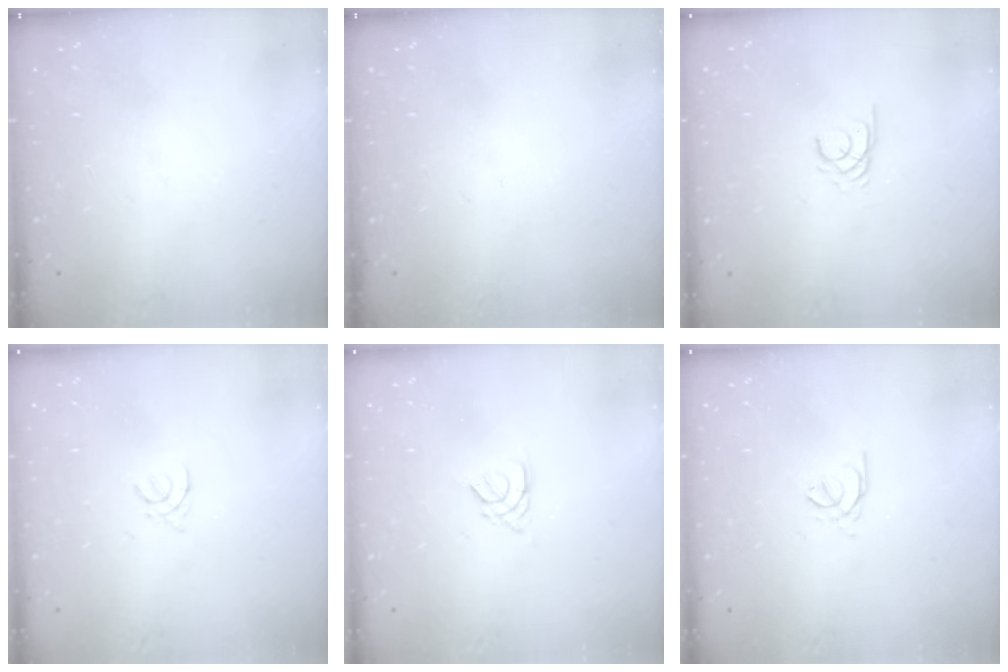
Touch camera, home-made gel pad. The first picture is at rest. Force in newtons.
{"total": 0.0}
{"total": 2.2, "press": 2.2, "slide": 0.2}
{"total": 1.8, "press": 1.8, "slide": 0.4}
{"total": 2.7, "press": 2.7, "slide": 0.5}
{"total": 1.4, "press": 1.3, "slide": 0.3}